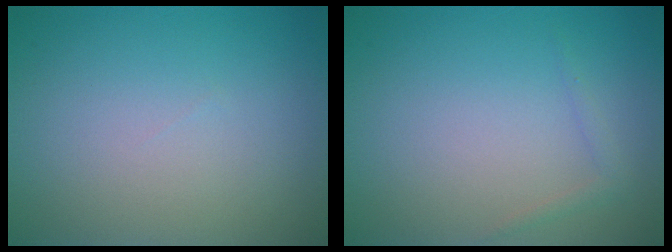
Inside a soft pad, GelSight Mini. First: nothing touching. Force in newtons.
{"total": 0.7, "press": 0.7, "slide": 0.1}